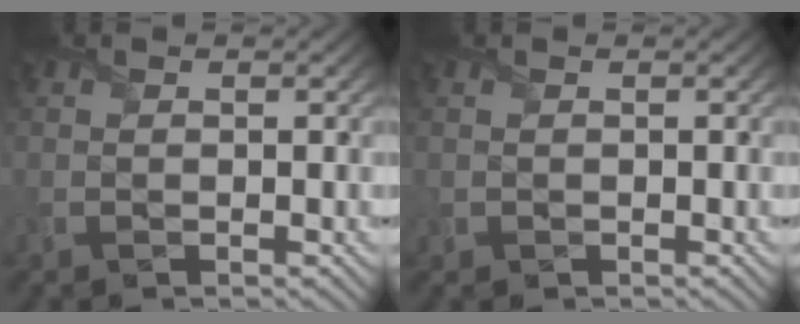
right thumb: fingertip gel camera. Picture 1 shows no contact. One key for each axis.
{"total": 0.5, "fx": 0.1, "fy": 0.4, "fz": -0.3, "tx": 0.000, "ty": -0.003, "tz": -0.001}